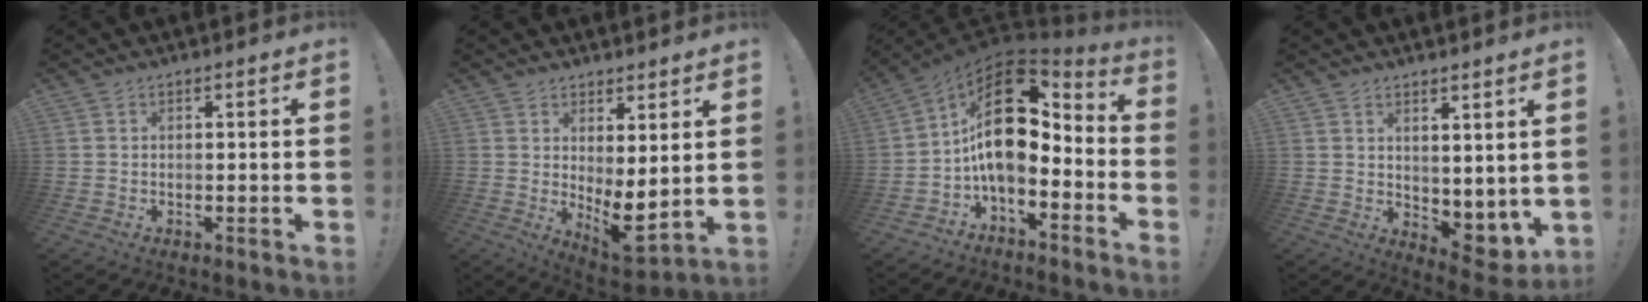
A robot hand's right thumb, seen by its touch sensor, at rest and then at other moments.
{"total": 6.9, "force": [0.5, 2.0, 6.6], "torque": [-0.073, -0.034, 0.015]}
{"total": 19.3, "force": [2.5, 10.8, 15.9], "torque": [-0.276, -0.012, 0.050]}
{"total": 5.4, "force": [2.4, 3.9, 2.9], "torque": [-0.018, -0.039, 0.054]}